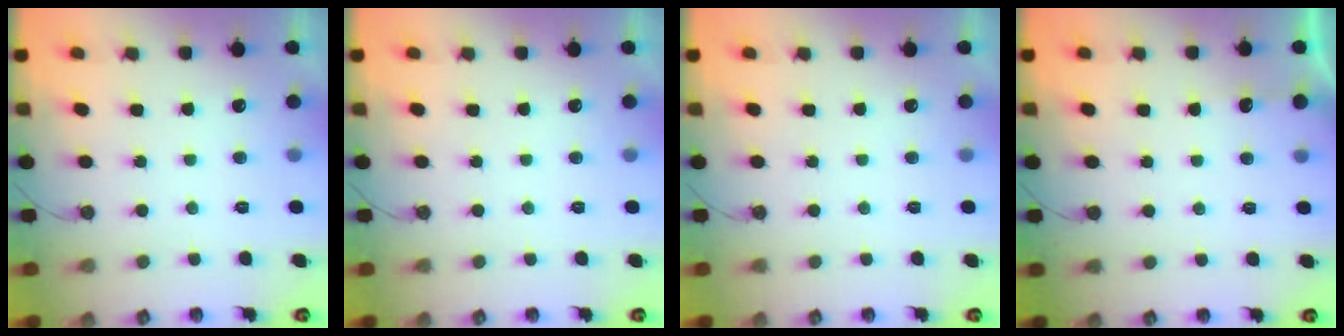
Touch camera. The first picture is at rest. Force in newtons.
{"total": 0.0}
{"total": 0.0}
{"total": 2.9, "press": 2.8, "slide": 0.4}